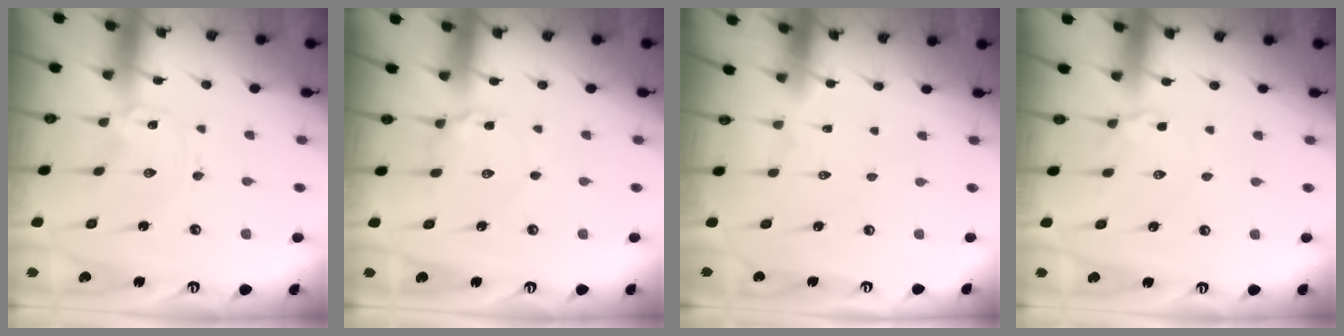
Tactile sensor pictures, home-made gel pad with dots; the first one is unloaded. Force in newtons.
{"total": 6.6, "press": 6.5, "slide": 0.6}
{"total": 1.6, "press": 1.6, "slide": 0.1}
{"total": 2.6, "press": 2.5, "slide": 0.7}